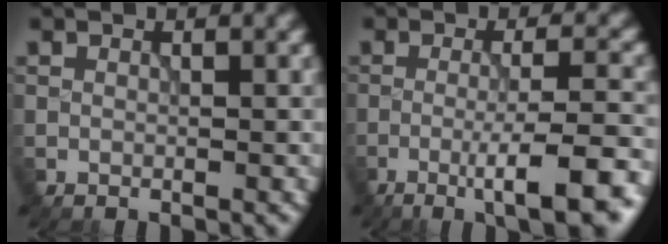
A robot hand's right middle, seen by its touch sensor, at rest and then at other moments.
{"total": 7.8, "force": [-3.8, 1.3, 6.7], "torque": [-0.097, 0.007, -0.059]}